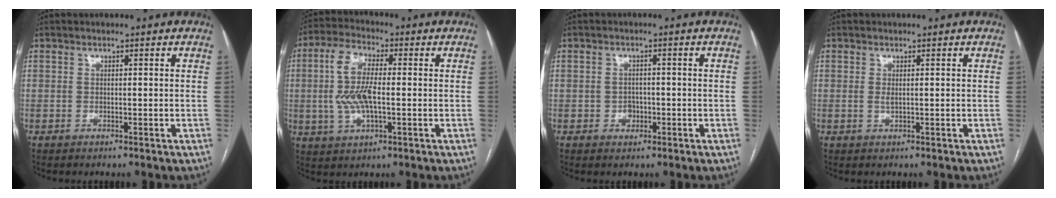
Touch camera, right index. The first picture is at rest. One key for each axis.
{"total": 8.9, "fx": -0.3, "fy": 3.1, "fz": 8.3, "tx": -0.182, "ty": 0.007, "tz": -0.004}
{"total": 1.9, "fx": -0.5, "fy": 1.7, "fz": 0.8, "tx": -0.010, "ty": 0.007, "tz": -0.002}
{"total": 0.7, "fx": 0.2, "fy": 0.1, "fz": 0.6, "tx": -0.016, "ty": -0.003, "tz": 0.005}